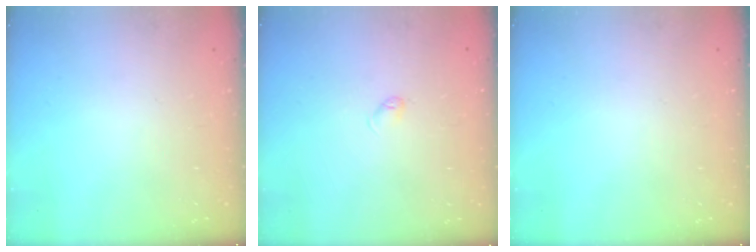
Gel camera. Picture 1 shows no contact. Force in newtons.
{"total": 3.0, "press": 2.9, "slide": 0.6}
{"total": 0.0}